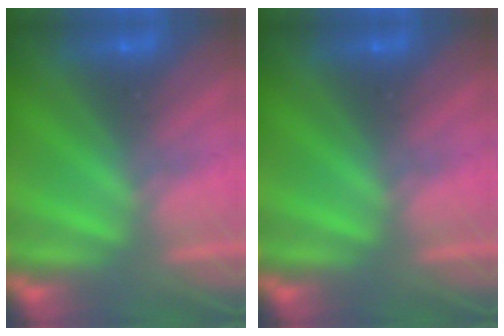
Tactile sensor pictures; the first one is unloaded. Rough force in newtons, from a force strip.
{"total": 0.0}